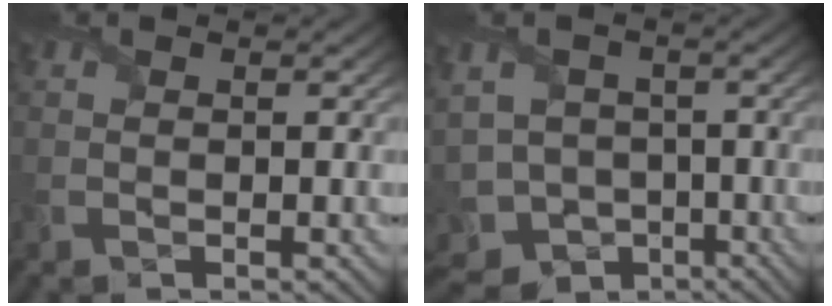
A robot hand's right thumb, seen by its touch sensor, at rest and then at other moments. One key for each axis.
{"total": 9.9, "fx": -4.4, "fy": 7.5, "fz": 4.7, "tx": -0.139, "ty": -0.019, "tz": -0.070}